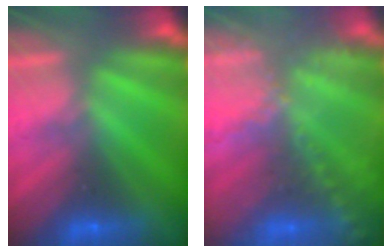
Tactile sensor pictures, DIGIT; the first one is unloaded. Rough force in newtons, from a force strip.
{"total": 9.1}